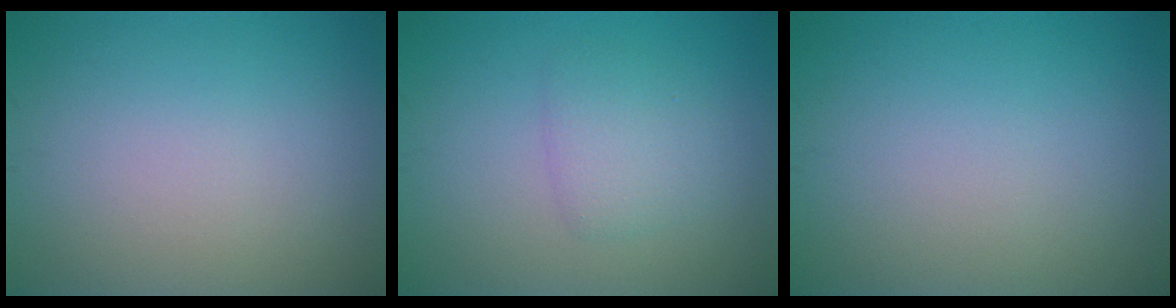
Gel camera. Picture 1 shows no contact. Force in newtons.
{"total": 2.4, "press": 2.4, "slide": 0.1}
{"total": 0.0}